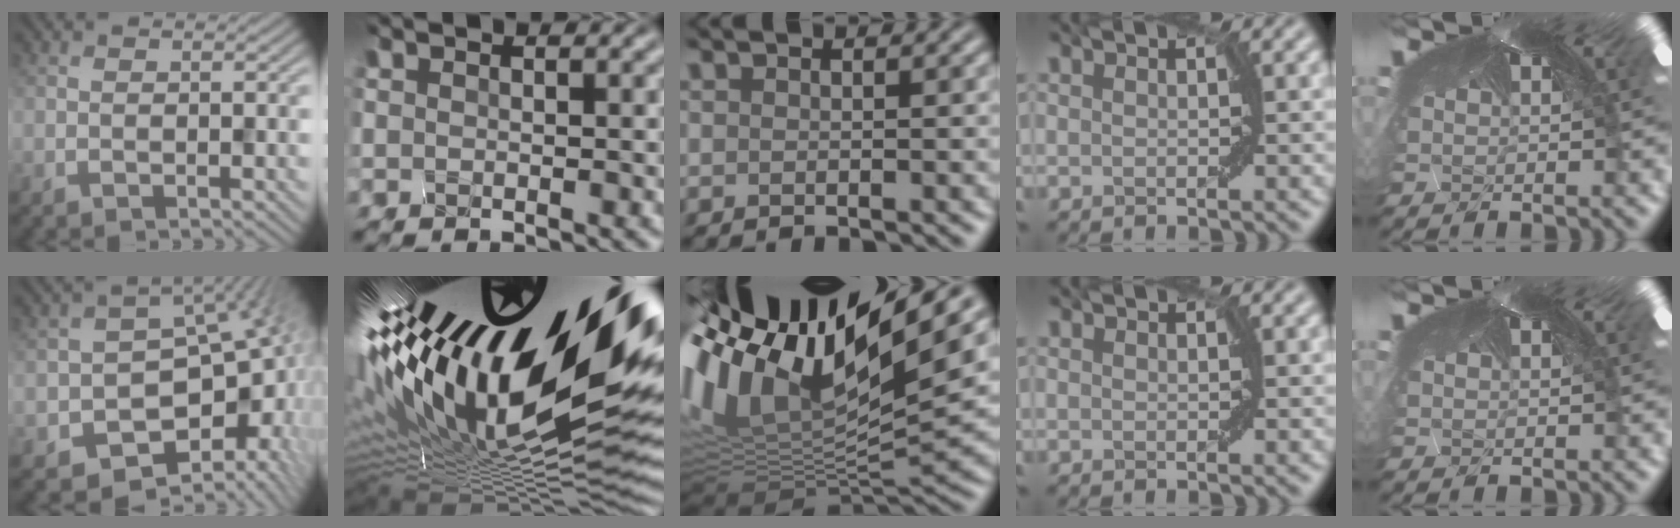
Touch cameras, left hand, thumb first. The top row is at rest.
{"thumb": {"total": 12.3, "force": [-4.6, 8.4, 7.8], "torque": [-0.103, -0.030, -0.074]}, "index": {"total": 20.3, "force": [2.9, 7.2, 18.8], "torque": [-0.303, -0.028, 0.059]}, "middle": {"total": 15.1, "force": [4.0, 5.2, 13.7], "torque": [-0.283, -0.004, 0.097]}}